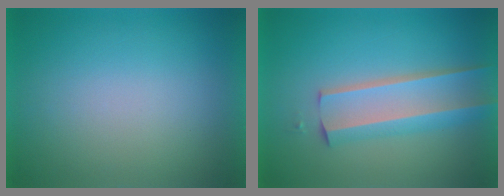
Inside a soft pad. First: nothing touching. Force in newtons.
{"total": 4.4}